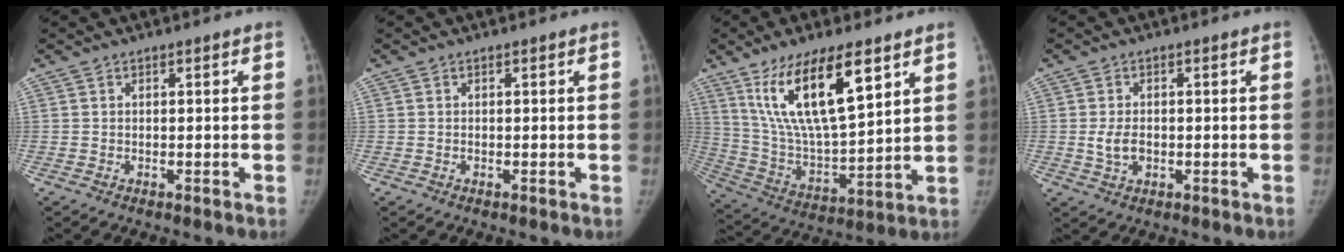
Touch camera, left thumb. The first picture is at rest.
{"total": 0.0}
{"total": 19.4, "force": [9.9, 6.3, 15.4], "torque": [-0.269, -0.042, 0.193]}
{"total": 3.7, "force": [-0.5, 2.5, 2.7], "torque": [-0.049, 0.001, -0.005]}